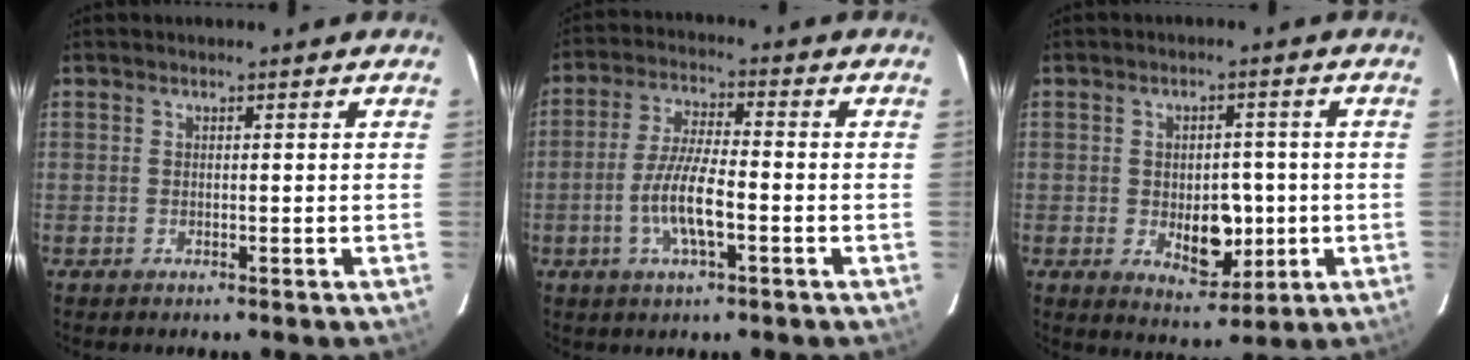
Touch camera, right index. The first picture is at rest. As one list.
[{"total": 8.6, "force": [-2.9, 2.0, 7.9], "torque": [-0.159, -0.002, -0.056]}, {"total": 8.1, "force": [-1.3, 5.2, 6.1], "torque": [-0.101, -0.006, -0.005]}]